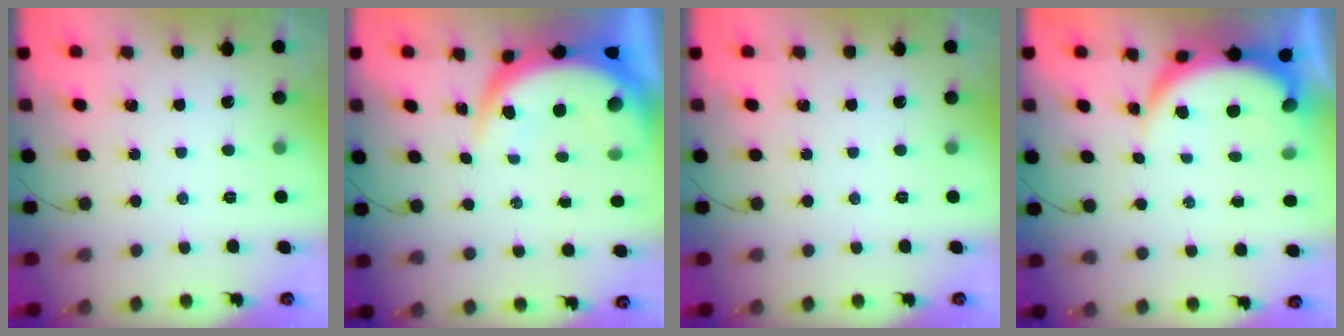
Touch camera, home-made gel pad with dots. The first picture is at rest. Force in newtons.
{"total": 8.6, "press": 8.6, "slide": 1.0}
{"total": 0.0}
{"total": 6.4, "press": 6.3, "slide": 0.8}